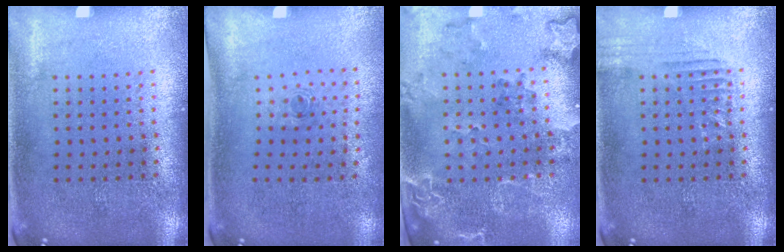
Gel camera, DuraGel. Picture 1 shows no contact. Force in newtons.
{"total": 0.6, "press": 0.2, "slide": 0.6}
{"total": 2.2, "press": 1.9, "slide": 1.1}
{"total": 1.2, "press": 1.2, "slide": 0.1}